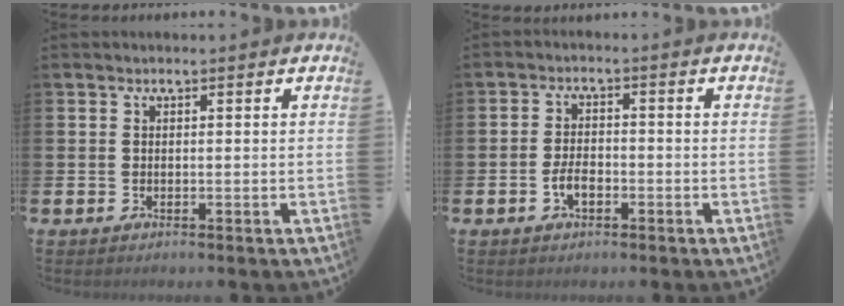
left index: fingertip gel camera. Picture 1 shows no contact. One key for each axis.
{"total": 3.0, "fx": -1.1, "fy": 1.6, "fz": 2.3, "tx": -0.027, "ty": -0.002, "tz": -0.024}